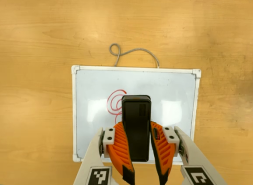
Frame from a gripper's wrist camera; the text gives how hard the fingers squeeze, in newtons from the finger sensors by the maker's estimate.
{"total": 10.8, "left": 7.1, "right": 14.6}